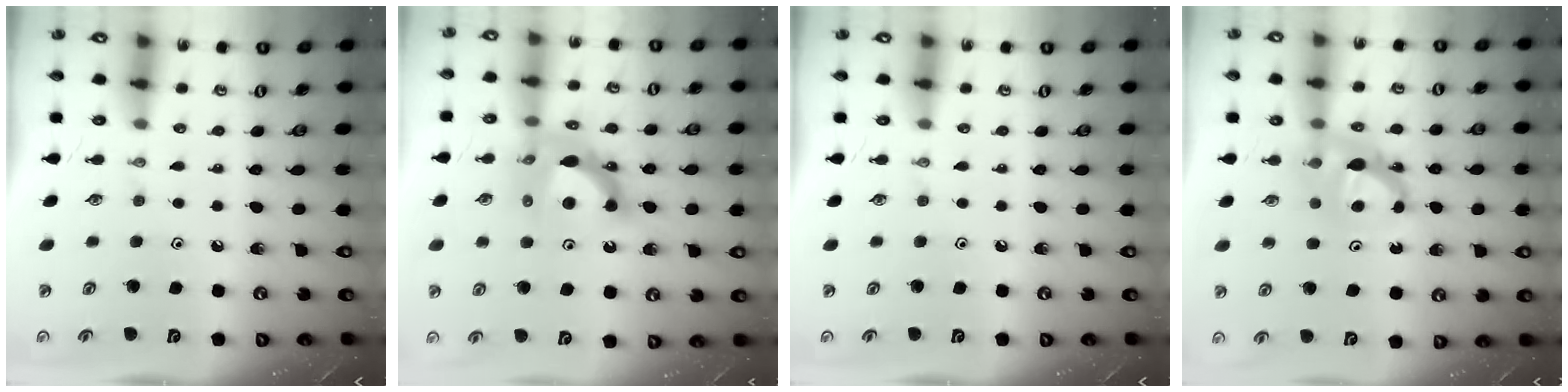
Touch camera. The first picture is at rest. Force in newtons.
{"total": 12.4, "press": 12.2, "slide": 2.4}
{"total": 0.0}
{"total": 8.2, "press": 8.2, "slide": 0.2}